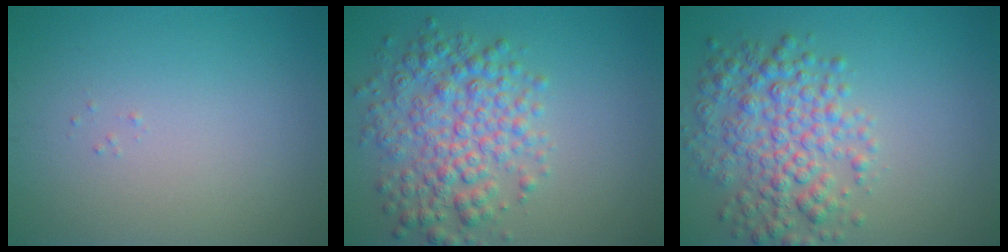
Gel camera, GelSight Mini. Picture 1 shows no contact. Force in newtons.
{"total": 5.8, "press": 5.8, "slide": 0.1}
{"total": 5.7, "press": 5.7, "slide": 0.2}